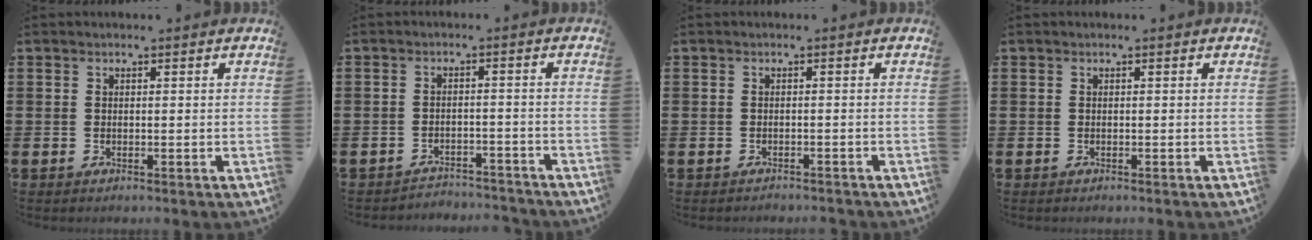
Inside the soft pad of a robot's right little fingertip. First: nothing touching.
{"total": 2.5, "force": [-2.5, 0.2, -0.2], "torque": [-0.005, 0.004, -0.055]}
{"total": 0.8, "force": [-0.8, 0.0, -0.1], "torque": [-0.001, 0.000, -0.016]}
{"total": 0.0}